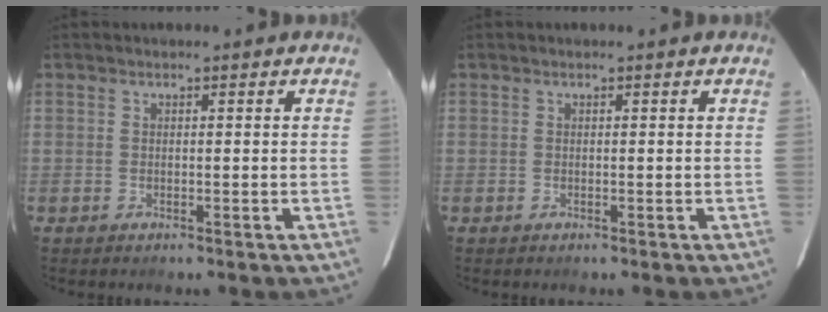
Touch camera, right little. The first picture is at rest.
{"total": 0.0}